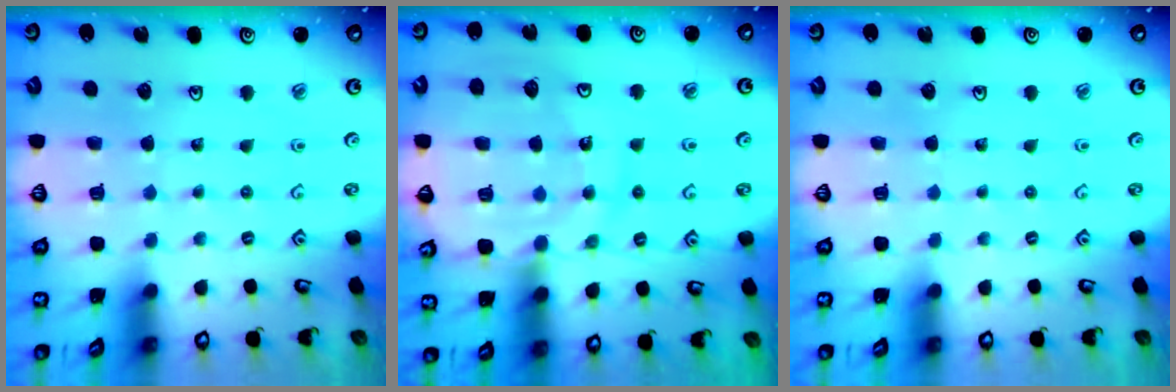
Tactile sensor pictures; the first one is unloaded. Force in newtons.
{"total": 14.4, "press": 14.3, "slide": 1.7}
{"total": 0.0}